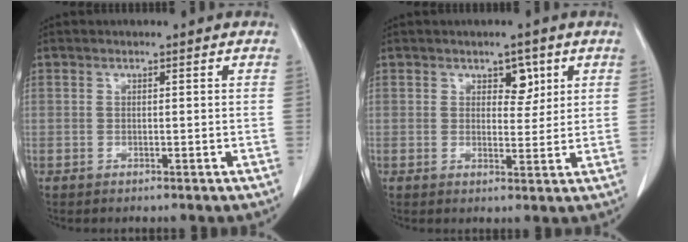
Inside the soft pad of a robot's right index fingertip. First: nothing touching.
{"total": 3.3, "force": [1.7, 2.0, 2.1], "torque": [-0.020, 0.001, 0.024]}